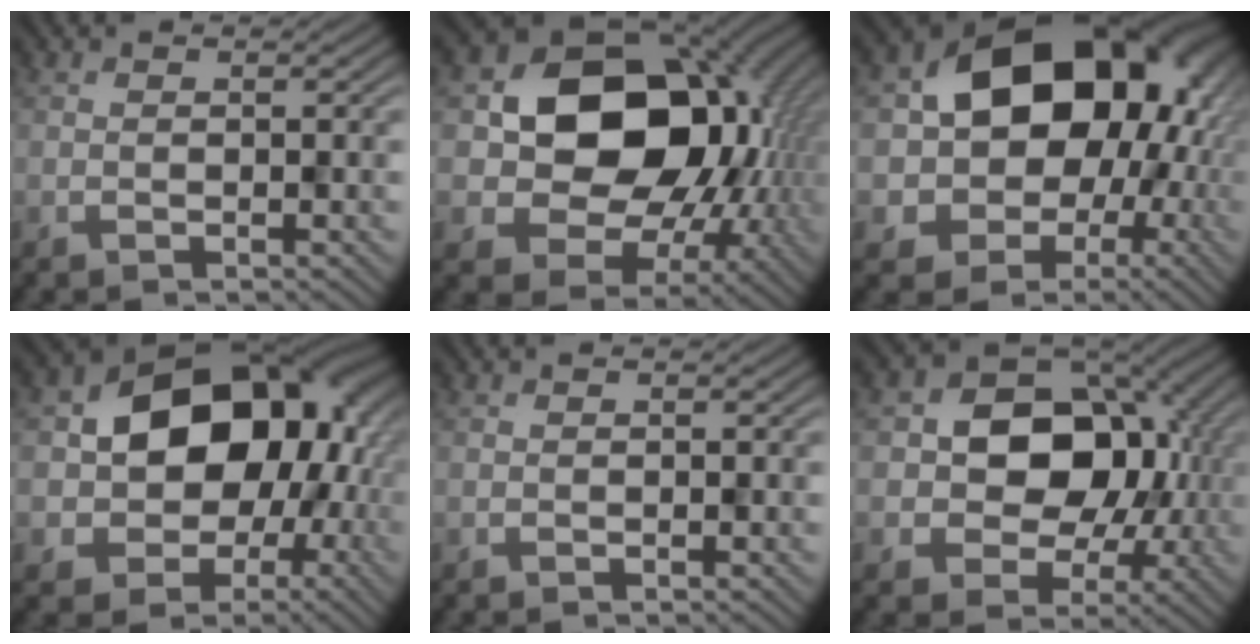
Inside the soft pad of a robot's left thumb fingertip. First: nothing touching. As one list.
[{"total": 14.9, "force": [1.5, 11.9, 9.0], "torque": [-0.119, -0.016, 0.027]}, {"total": 16.8, "force": [2.4, 13.5, 9.6], "torque": [-0.124, -0.020, 0.040]}, {"total": 15.0, "force": [1.3, 11.6, 9.3], "torque": [-0.118, -0.013, 0.020]}, {"total": 0.0}, {"total": 11.2, "force": [0.8, 9.1, 6.5], "torque": [-0.072, 0.001, -0.005]}]